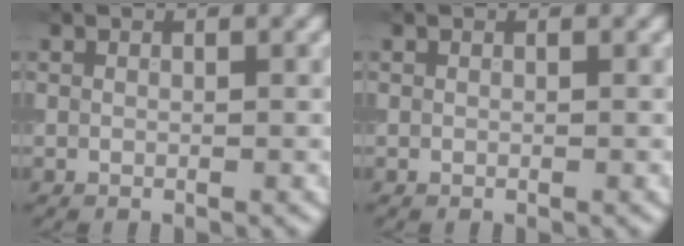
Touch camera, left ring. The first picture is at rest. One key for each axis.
{"total": 0.0}